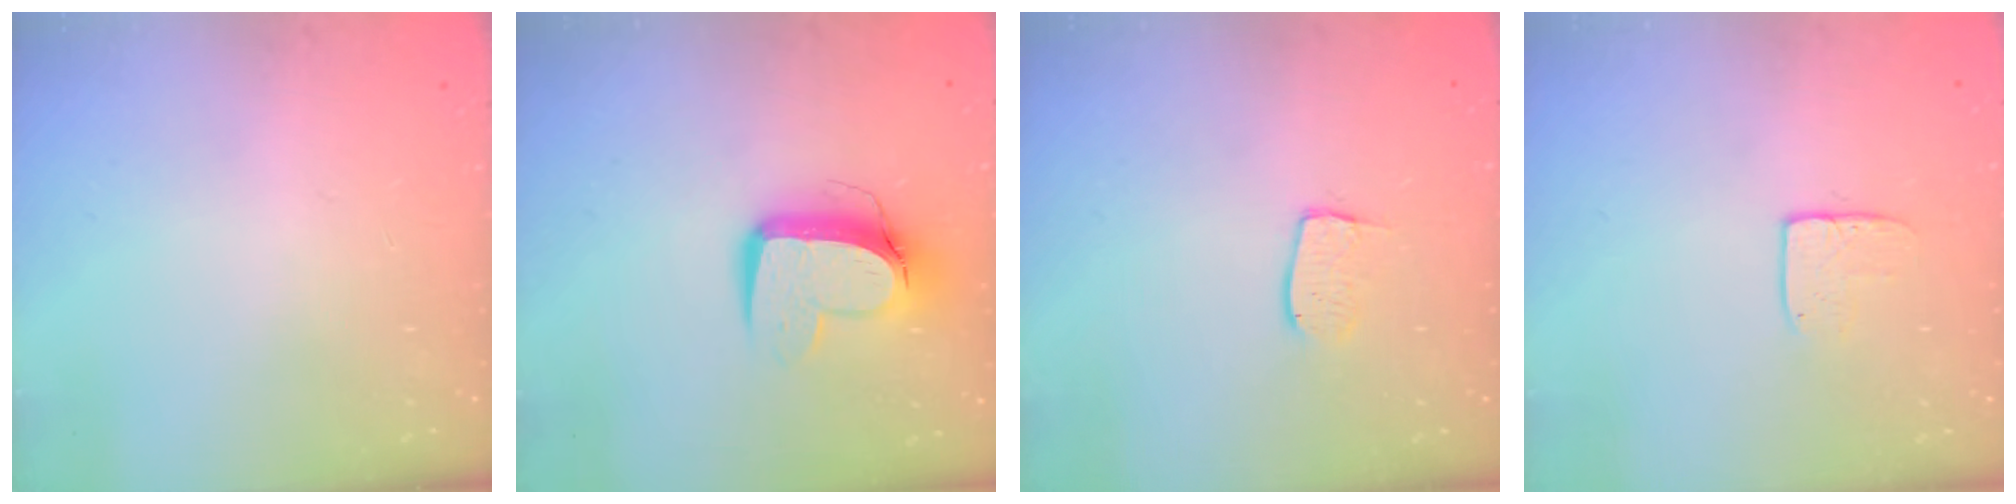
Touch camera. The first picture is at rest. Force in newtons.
{"total": 10.8, "press": 10.7, "slide": 1.1}
{"total": 6.6, "press": 6.5, "slide": 0.5}
{"total": 6.5, "press": 6.5, "slide": 0.4}